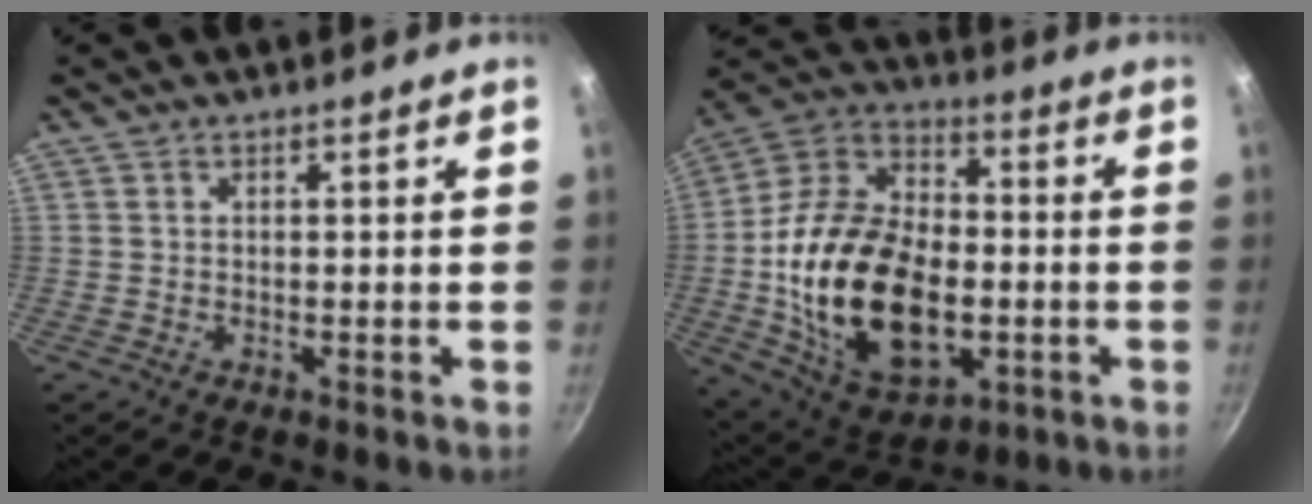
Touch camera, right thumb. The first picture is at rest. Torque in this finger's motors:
{"motor_torque": [-0.29, 1.53, 2.10, -0.68, 0.56]}